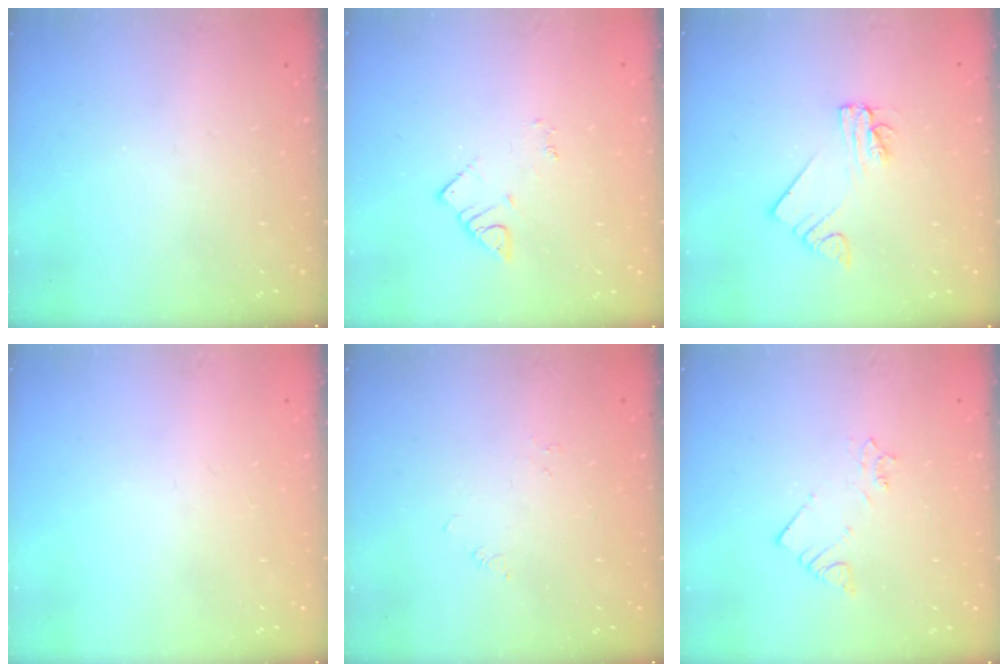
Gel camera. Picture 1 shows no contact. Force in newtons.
{"total": 2.7, "press": 2.7, "slide": 0.4}
{"total": 2.2, "press": 2.2, "slide": 0.1}
{"total": 0.7, "press": 0.6, "slide": 0.1}
{"total": 0.0}
{"total": 2.7, "press": 2.7, "slide": 0.3}